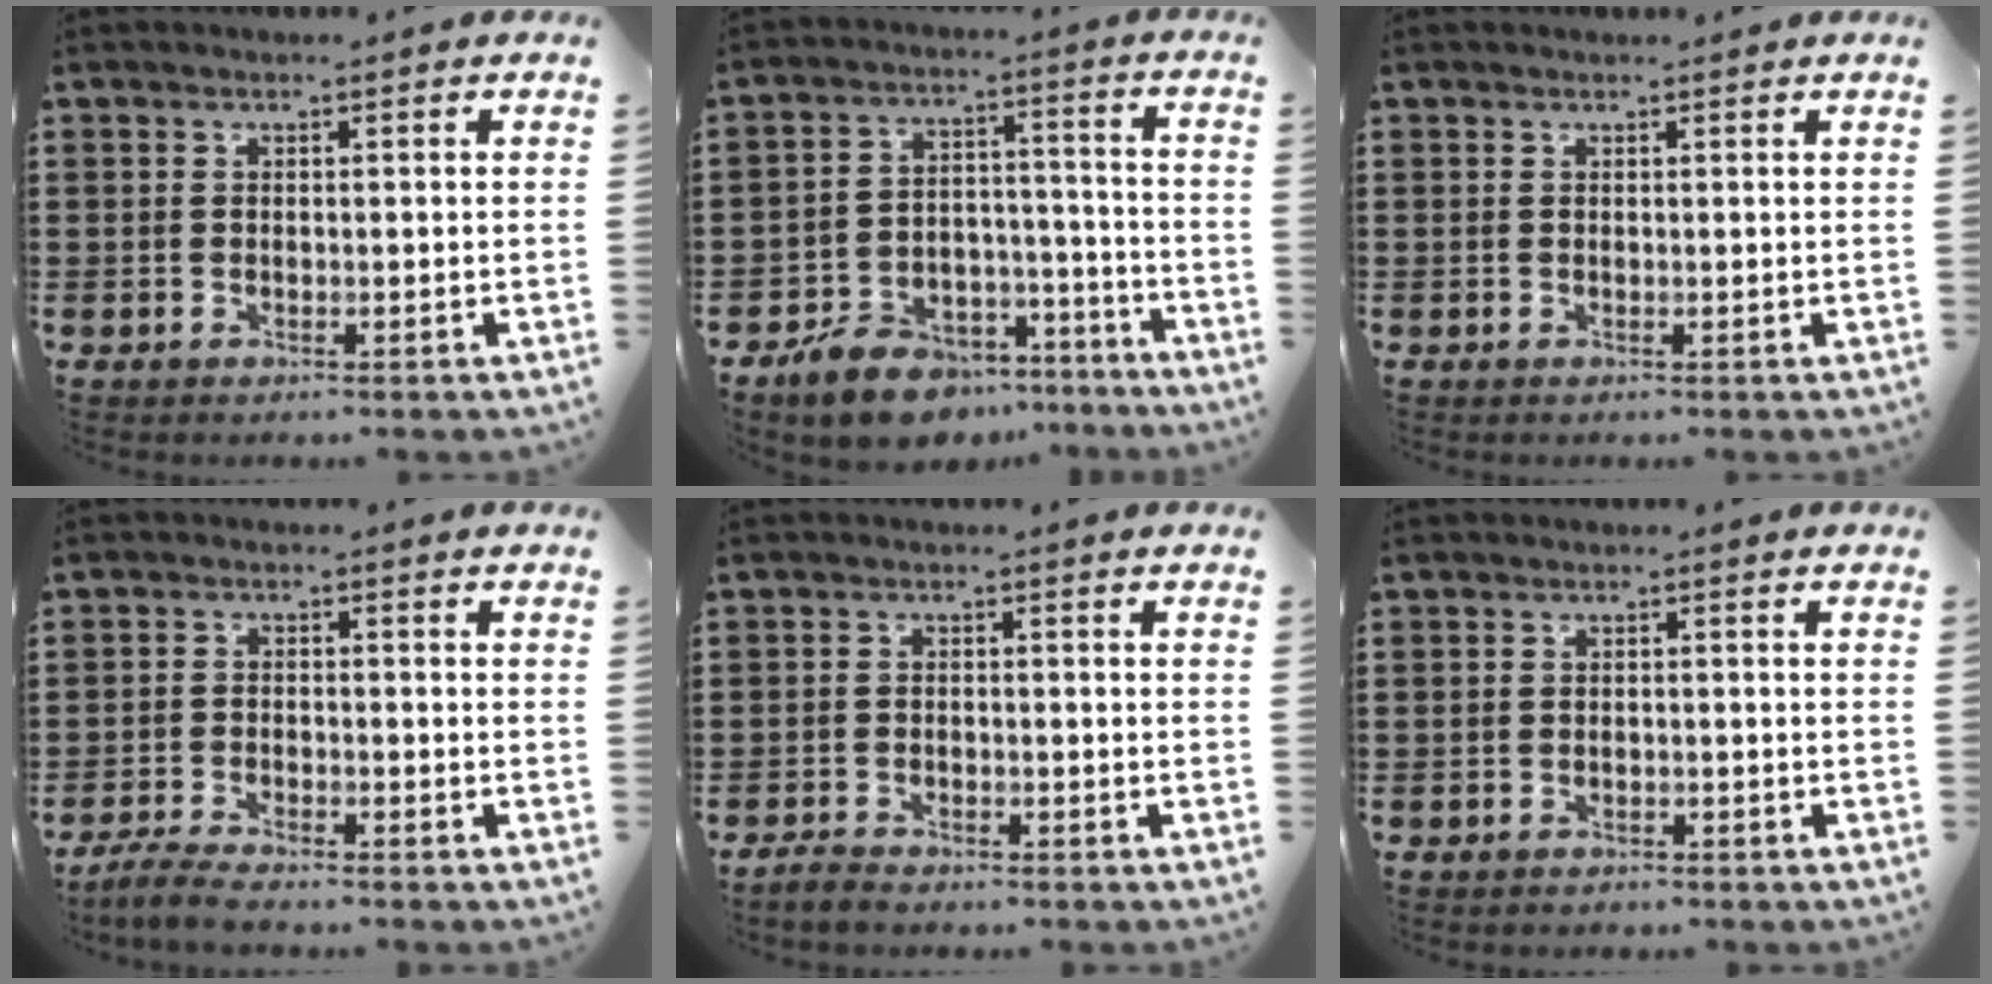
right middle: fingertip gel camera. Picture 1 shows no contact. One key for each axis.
{"total": 8.2, "fx": -7.3, "fy": 3.2, "fz": 1.7, "tx": -0.026, "ty": 0.039, "tz": -0.138}
{"total": 0.0}
{"total": 3.3, "fx": -3.1, "fy": 0.1, "fz": 1.1, "tx": -0.035, "ty": -0.004, "tz": -0.066}
{"total": 1.8, "fx": -1.7, "fy": 0.3, "fz": 0.3, "tx": -0.010, "ty": 0.004, "tz": -0.036}
{"total": 1.0, "fx": -0.8, "fy": 0.5, "fz": -0.1, "tx": 0.001, "ty": 0.004, "tz": -0.019}